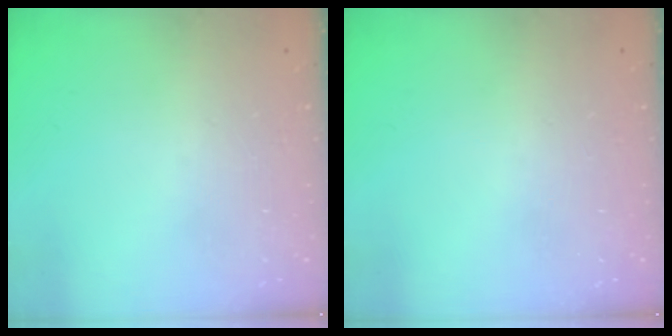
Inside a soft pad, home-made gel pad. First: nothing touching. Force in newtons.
{"total": 0.0}